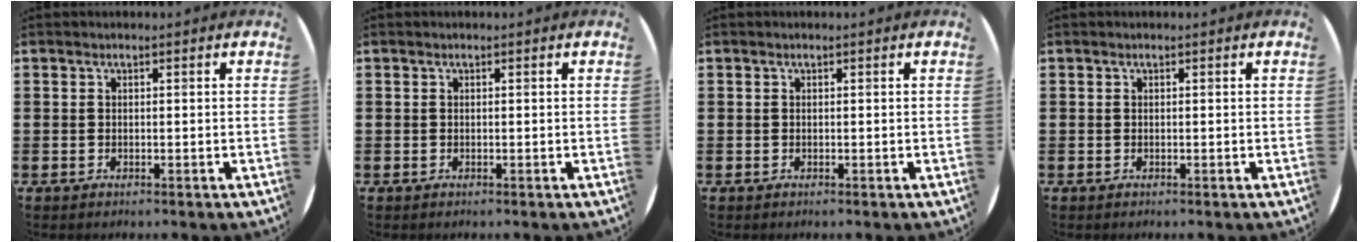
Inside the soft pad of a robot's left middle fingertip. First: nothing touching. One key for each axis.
{"total": 0.0}
{"total": 0.0}
{"total": 0.0}